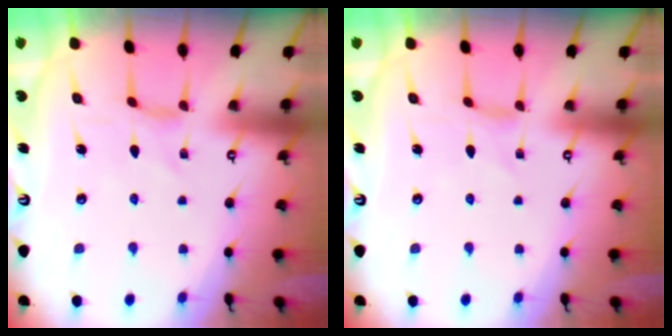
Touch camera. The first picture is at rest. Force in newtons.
{"total": 0.0}